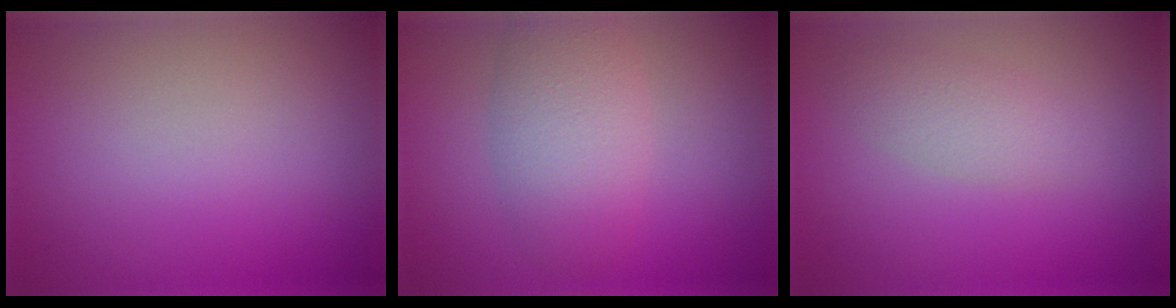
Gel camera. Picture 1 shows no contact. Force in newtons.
{"total": 4.4, "press": 4.4, "slide": 0.2}
{"total": 2.3, "press": 2.3, "slide": 0.1}